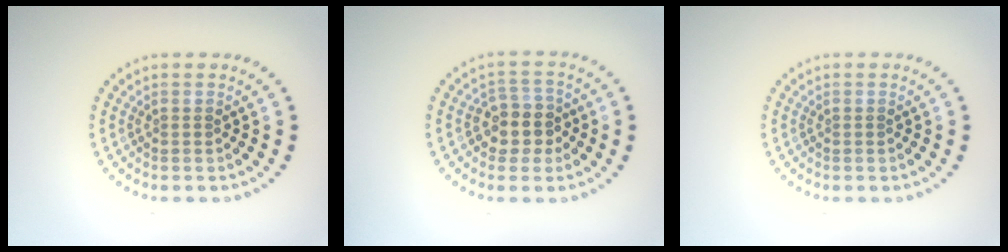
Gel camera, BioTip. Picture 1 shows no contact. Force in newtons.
{"total": 3.1, "press": 2.8, "slide": 1.3}
{"total": 0.0}